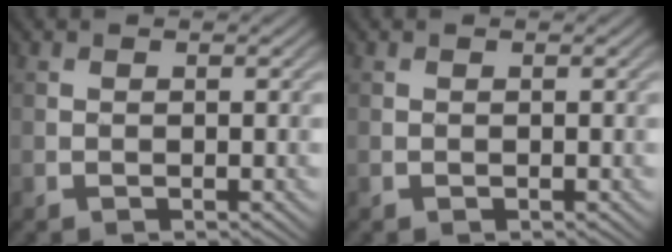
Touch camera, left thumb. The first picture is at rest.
{"total": 0.0}